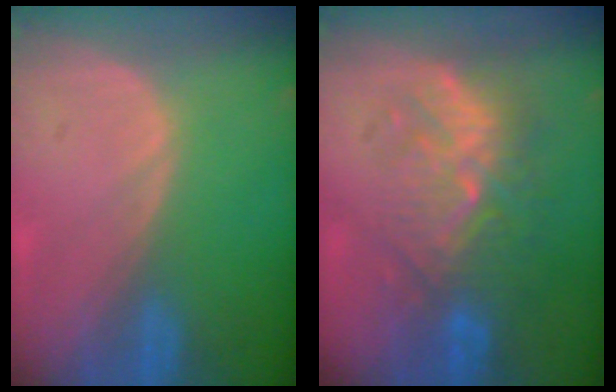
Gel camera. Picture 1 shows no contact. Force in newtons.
{"total": 9.4, "press": 9.0, "slide": 2.7}